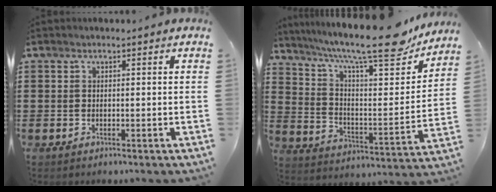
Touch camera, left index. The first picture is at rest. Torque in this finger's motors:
{"motor_torque": [2.13, -0.01, 1.05, 0.21]}